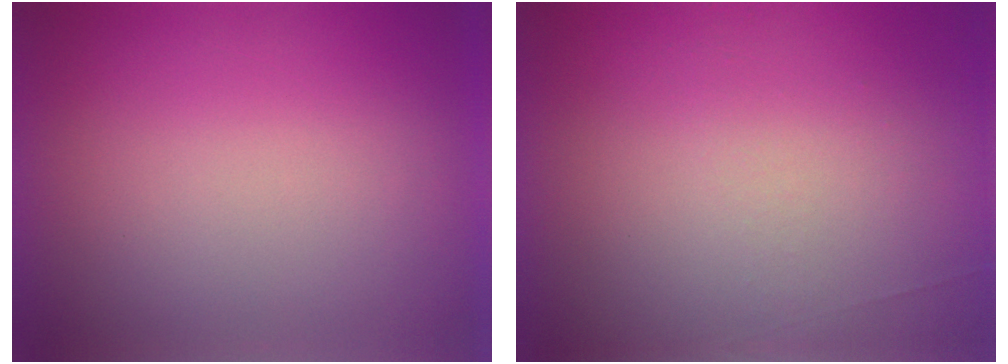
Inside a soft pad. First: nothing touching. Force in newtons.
{"total": 5.6}